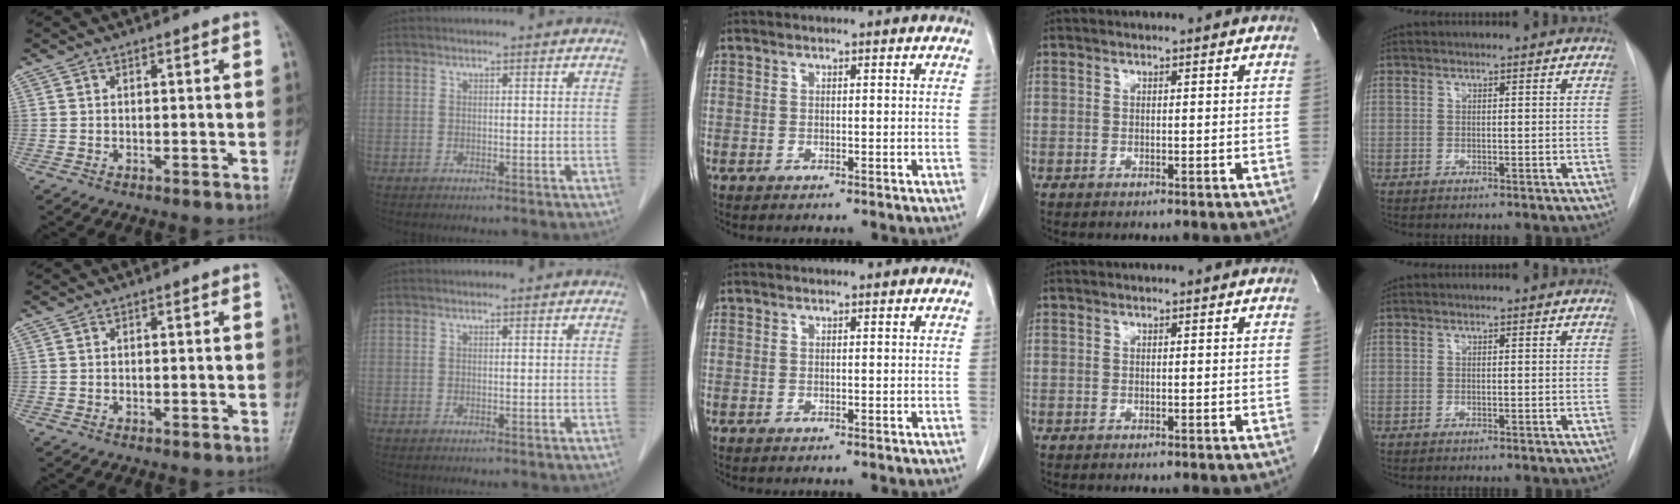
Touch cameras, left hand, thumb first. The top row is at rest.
{}